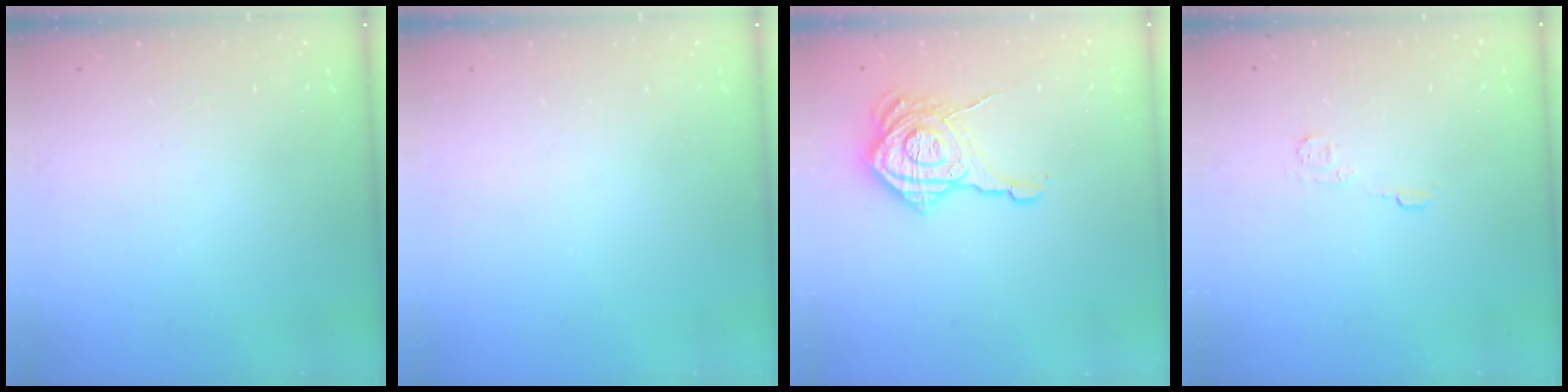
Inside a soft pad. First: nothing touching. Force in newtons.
{"total": 0.0}
{"total": 17.6, "press": 17.5, "slide": 1.1}
{"total": 4.3, "press": 4.3, "slide": 0.6}